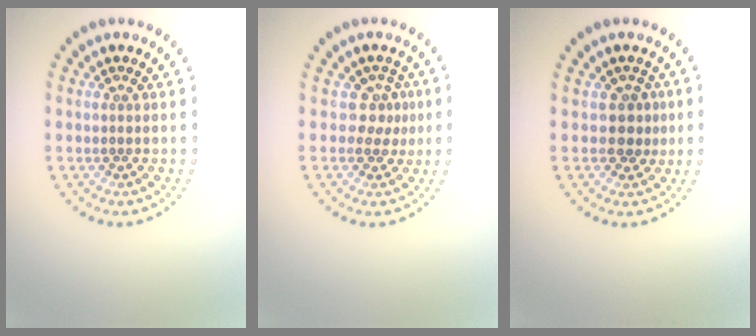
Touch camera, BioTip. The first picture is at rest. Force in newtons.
{"total": 2.0, "press": 1.4, "slide": 1.5}
{"total": 2.0, "press": 1.6, "slide": 1.2}